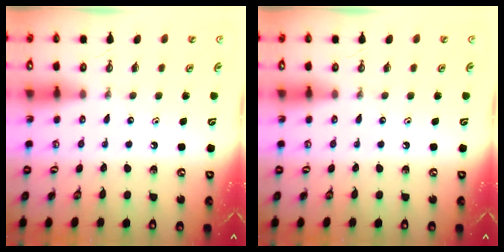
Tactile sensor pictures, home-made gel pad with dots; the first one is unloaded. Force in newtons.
{"total": 0.0}